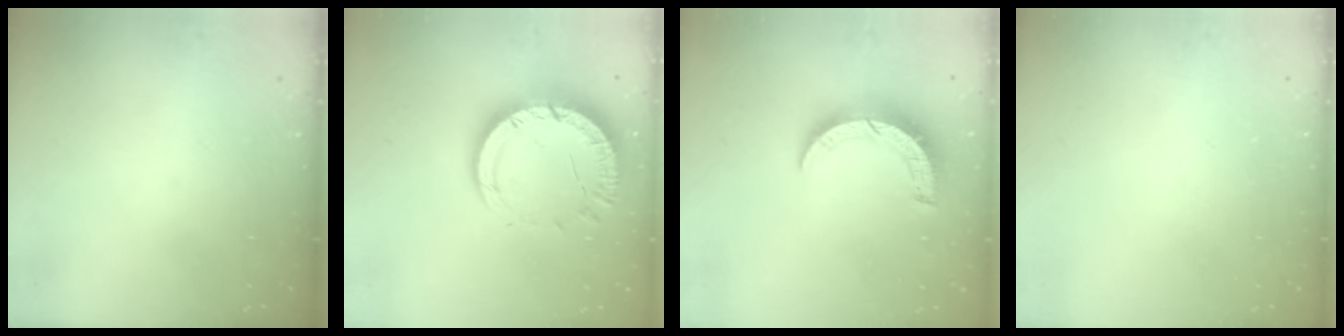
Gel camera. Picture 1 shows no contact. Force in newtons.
{"total": 11.1, "press": 11.1, "slide": 1.0}
{"total": 8.0, "press": 7.9, "slide": 0.7}
{"total": 0.0}